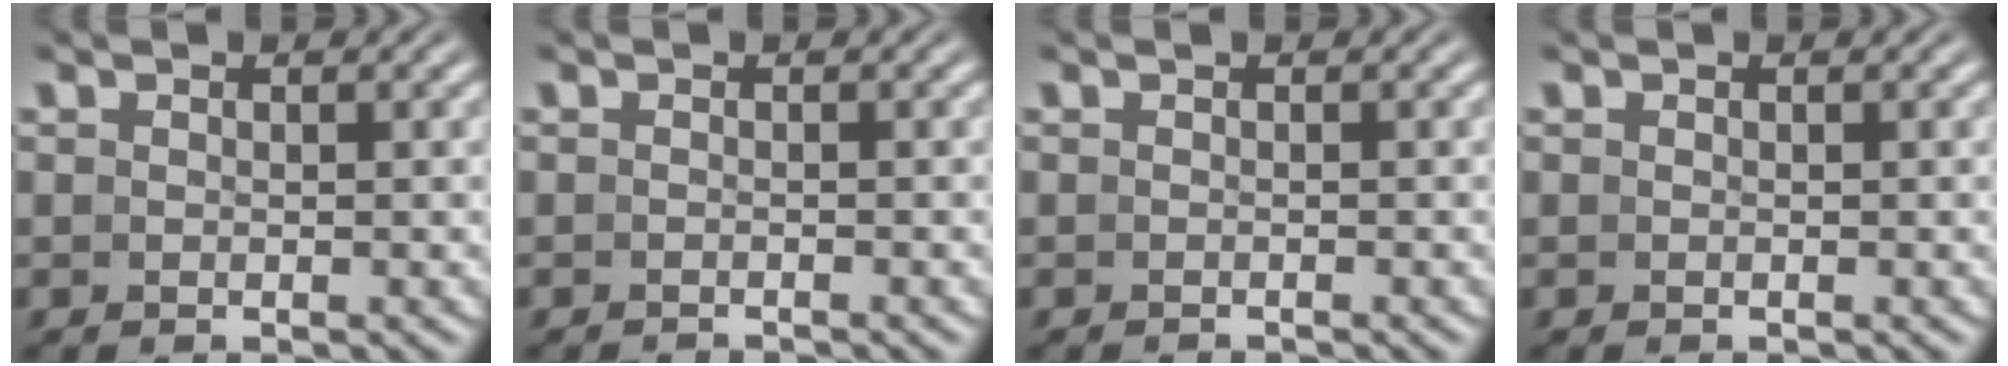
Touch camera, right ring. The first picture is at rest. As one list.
[{"total": 1.3, "force": [-1.3, -0.3, -0.1], "torque": [-0.003, -0.009, -0.017]}, {"total": 1.0, "force": [-0.9, -0.3, -0.1], "torque": [-0.003, -0.004, -0.013]}, {"total": 0.0}]